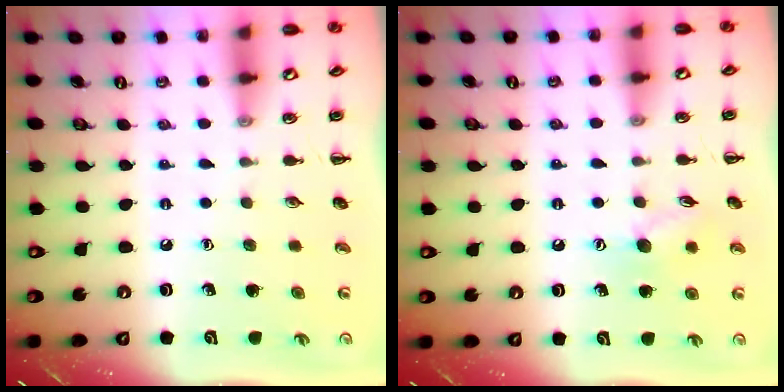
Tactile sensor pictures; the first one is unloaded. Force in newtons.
{"total": 7.8, "press": 7.7, "slide": 0.8}